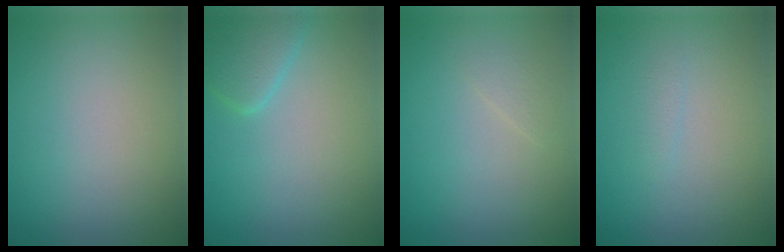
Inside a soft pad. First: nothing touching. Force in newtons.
{"total": 2.6, "press": 2.6, "slide": 0.2}
{"total": 0.8, "press": 0.8, "slide": 0.0}
{"total": 0.7, "press": 0.7, "slide": 0.0}